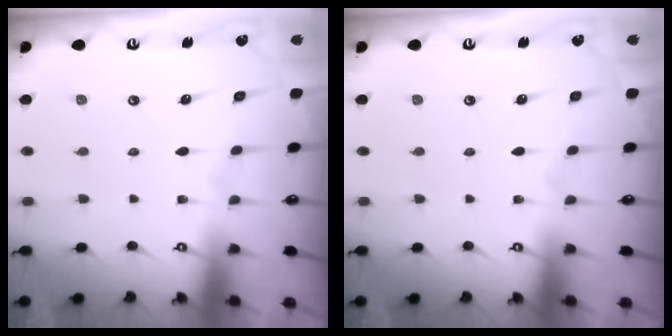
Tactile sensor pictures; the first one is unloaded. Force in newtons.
{"total": 0.0}